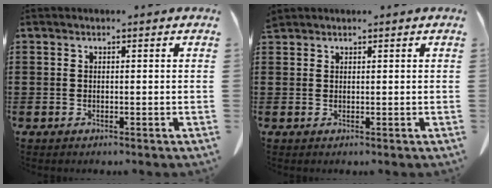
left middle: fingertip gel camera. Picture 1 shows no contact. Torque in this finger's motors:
{"motor_torque": [0.11, 0.09, 0.02, 0.05]}